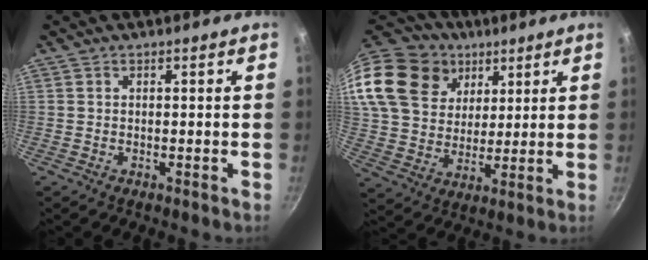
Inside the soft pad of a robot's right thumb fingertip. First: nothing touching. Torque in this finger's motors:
{"motor_torque": [-1.45, 2.09, 1.66, 0.44, 0.22]}